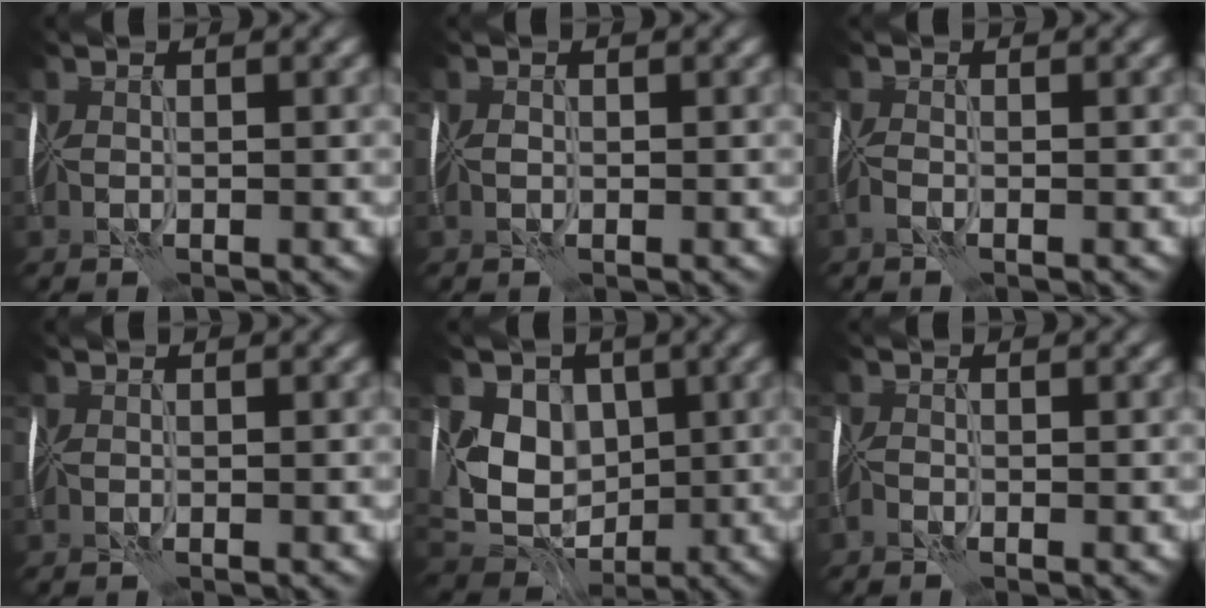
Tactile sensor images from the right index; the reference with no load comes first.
{"total": 0.6, "force": [-0.2, 0.4, 0.4], "torque": [-0.010, 0.000, -0.005]}
{"total": 0.8, "force": [-0.7, 0.0, 0.4], "torque": [-0.013, 0.000, -0.018]}
{"total": 0.8, "force": [-0.4, 0.1, 0.7], "torque": [-0.011, -0.001, -0.006]}
{"total": 7.1, "force": [0.9, 5.7, 4.1], "torque": [-0.068, -0.005, 0.016]}
{"total": 0.6, "force": [-0.6, 0.0, 0.0], "torque": [-0.002, 0.001, -0.016]}